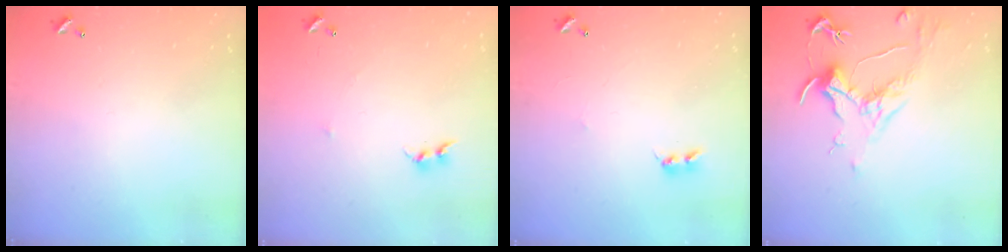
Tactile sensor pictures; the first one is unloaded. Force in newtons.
{"total": 6.2, "press": 6.2, "slide": 0.7}
{"total": 2.2, "press": 2.2, "slide": 0.4}
{"total": 1.8, "press": 1.6, "slide": 0.9}